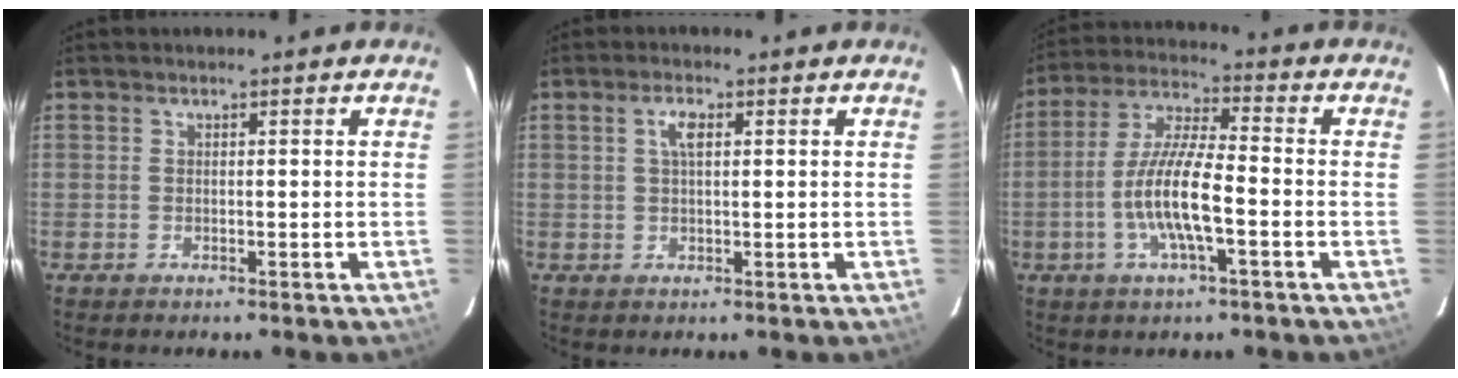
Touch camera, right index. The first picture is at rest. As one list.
[{"total": 2.7, "force": [0.8, 1.0, 2.4], "torque": [-0.048, 0.007, 0.016]}, {"total": 11.3, "force": [-3.3, 2.2, 10.5], "torque": [-0.218, -0.002, -0.065]}]